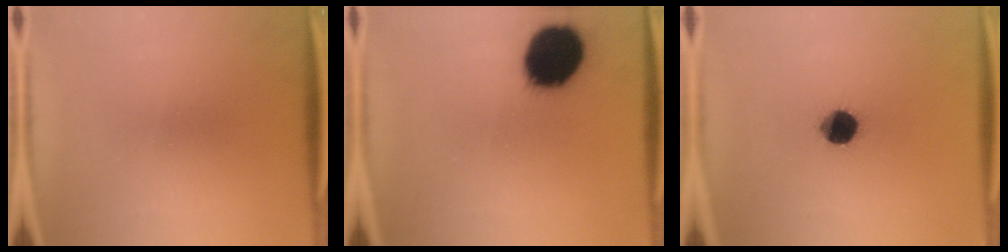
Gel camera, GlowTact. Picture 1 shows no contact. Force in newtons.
{"total": 19.7}
{"total": 8.5}